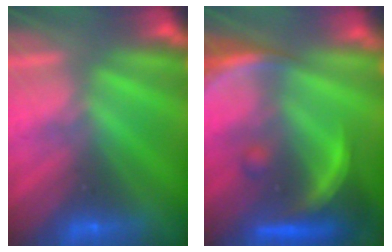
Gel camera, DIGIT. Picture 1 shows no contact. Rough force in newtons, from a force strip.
{"total": 9.0}